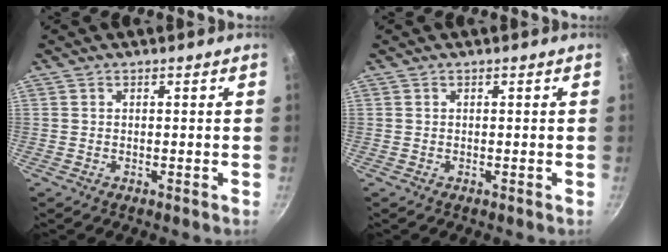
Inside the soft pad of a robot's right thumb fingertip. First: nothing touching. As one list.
[{"total": 0.0}]